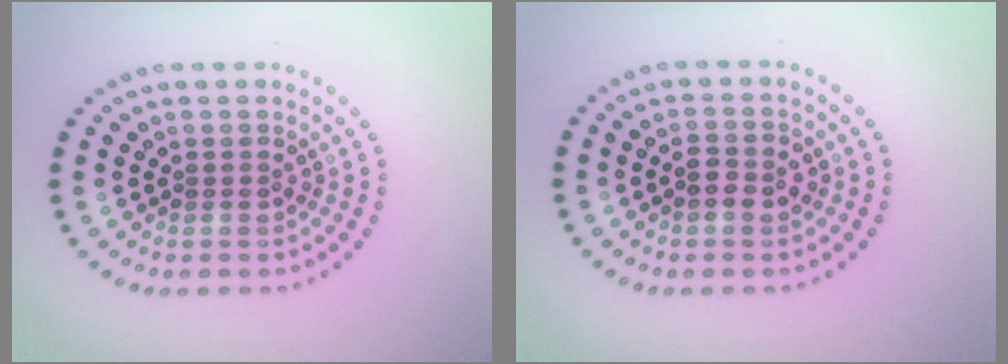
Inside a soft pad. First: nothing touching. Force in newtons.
{"total": 2.1, "press": 2.1, "slide": 0.2}